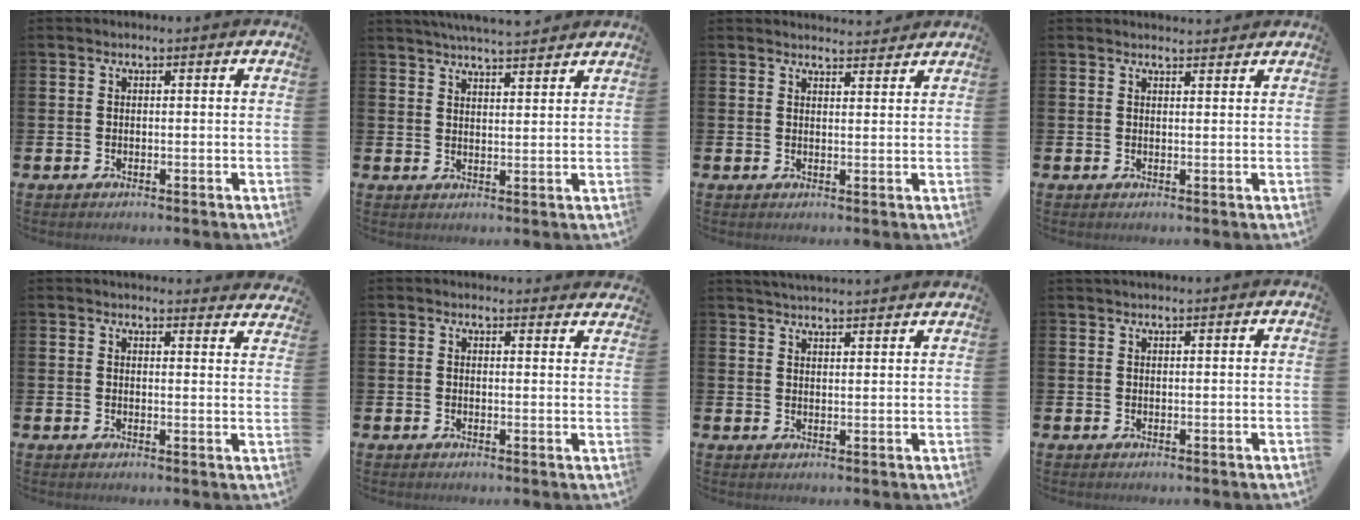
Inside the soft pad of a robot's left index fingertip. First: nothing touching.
{"total": 5.0, "force": [4.9, -0.1, 0.7], "torque": [-0.020, -0.022, 0.088]}
{"total": 2.8, "force": [2.8, 0.2, -0.1], "torque": [0.010, -0.021, 0.048]}
{"total": 1.7, "force": [1.7, 0.1, 0.0], "torque": [0.010, -0.012, 0.028]}
{"total": 3.0, "force": [3.0, 0.3, -0.1], "torque": [0.010, -0.023, 0.051]}
{"total": 2.0, "force": [1.9, 0.3, -0.2], "torque": [0.014, -0.013, 0.032]}
{"total": 3.6, "force": [3.5, -0.3, 0.0], "torque": [0.000, -0.020, 0.063]}
{"total": 0.8, "force": [0.8, -0.1, 0.1], "torque": [0.004, -0.002, 0.014]}